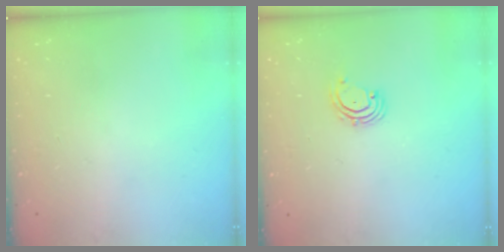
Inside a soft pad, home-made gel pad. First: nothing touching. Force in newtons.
{"total": 2.0, "press": 2.0, "slide": 0.4}